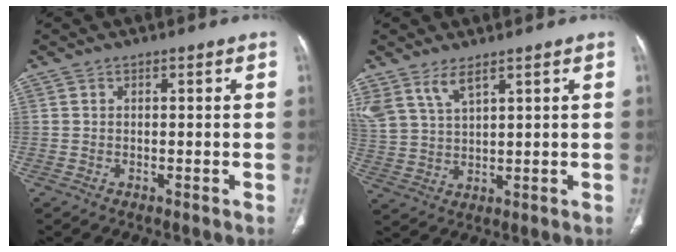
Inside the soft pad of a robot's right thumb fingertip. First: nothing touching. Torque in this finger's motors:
{"motor_torque": [0.09, 0.14, 0.58, 0.85, 0.12]}